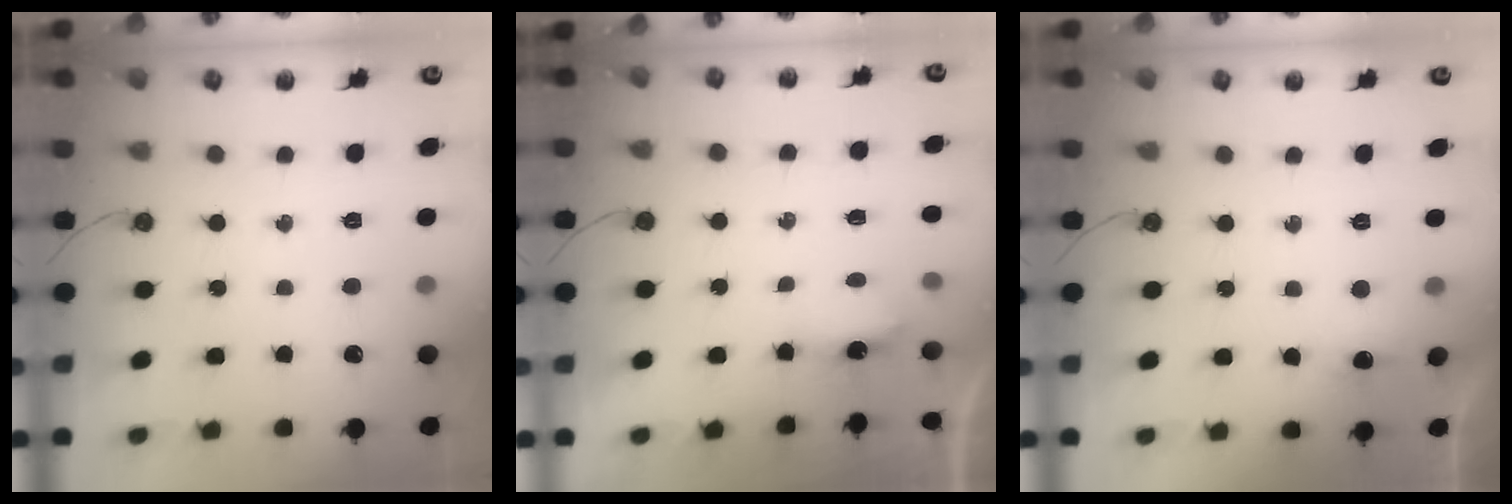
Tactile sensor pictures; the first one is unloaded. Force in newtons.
{"total": 6.0, "press": 3.6, "slide": 4.9}
{"total": 5.4, "press": 5.3, "slide": 1.3}